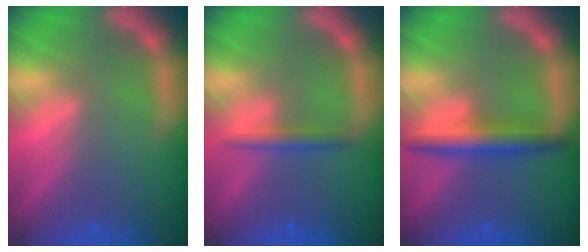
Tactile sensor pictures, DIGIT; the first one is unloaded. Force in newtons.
{"total": 1.9}
{"total": 4.0}